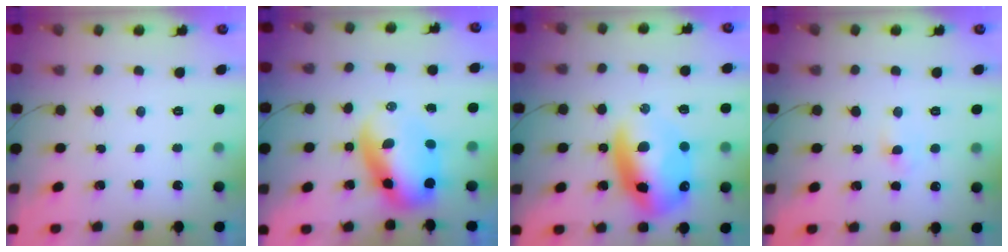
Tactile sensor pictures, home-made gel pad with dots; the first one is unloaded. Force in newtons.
{"total": 9.0, "press": 8.8, "slide": 1.9}
{"total": 16.0, "press": 15.6, "slide": 3.5}
{"total": 2.8, "press": 2.5, "slide": 1.2}